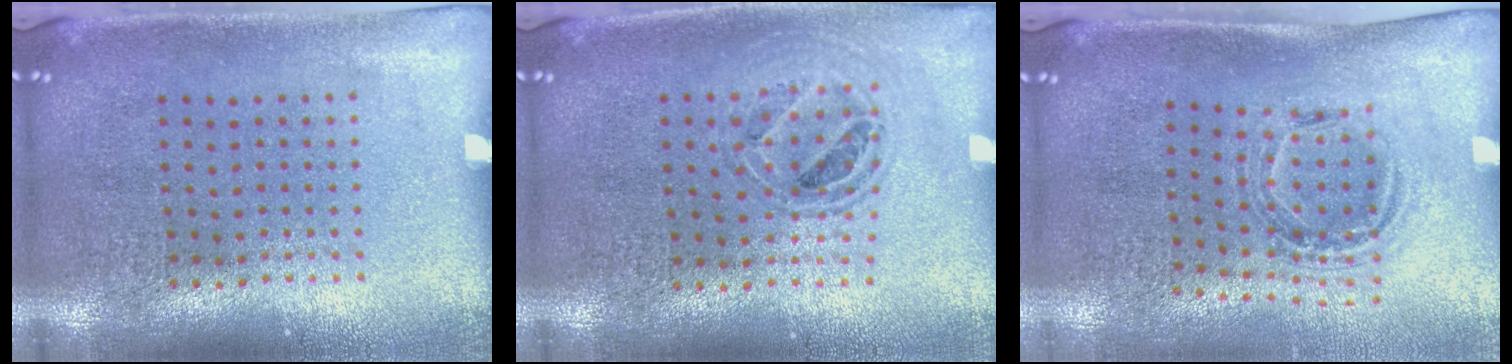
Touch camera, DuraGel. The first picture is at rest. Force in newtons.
{"total": 0.8, "press": 0.8, "slide": 0.2}
{"total": 1.0, "press": 1.0, "slide": 0.1}